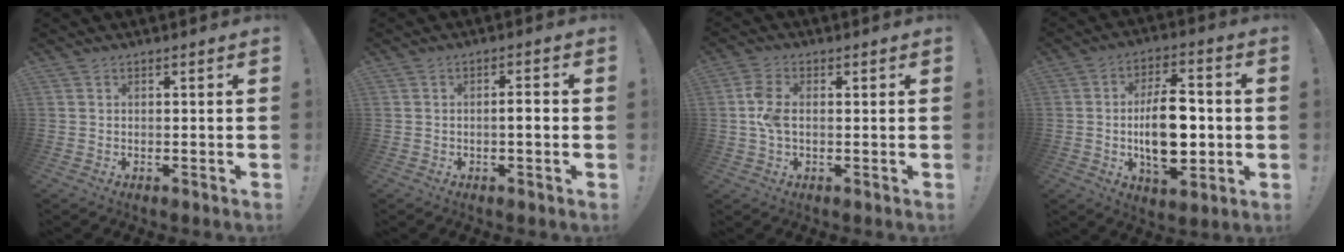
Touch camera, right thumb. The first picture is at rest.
{"total": 3.8, "force": [-0.7, 0.3, 3.7], "torque": [-0.065, 0.003, -0.017]}
{"total": 6.4, "force": [0.2, 3.7, 5.2], "torque": [-0.121, 0.002, 0.001]}
{"total": 15.8, "force": [-1.2, 8.6, 13.3], "torque": [-0.226, 0.002, -0.026]}